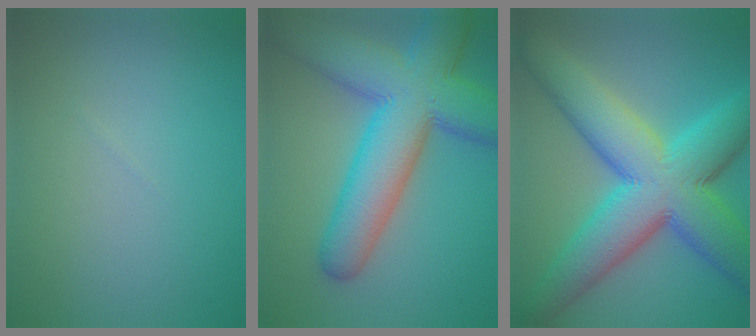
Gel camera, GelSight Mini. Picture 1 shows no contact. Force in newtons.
{"total": 11.9, "press": 11.9, "slide": 0.3}
{"total": 13.1, "press": 13.1, "slide": 0.2}